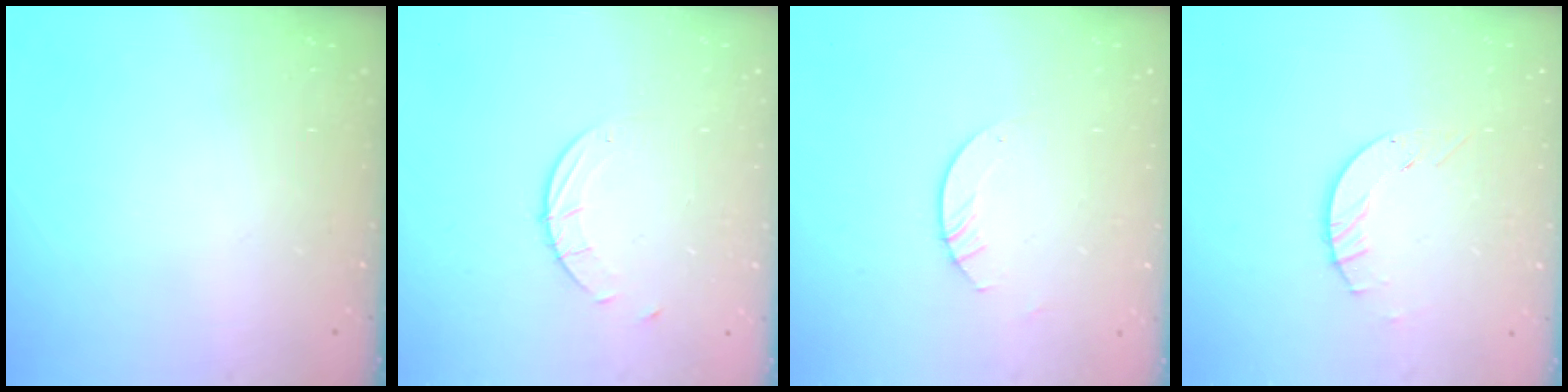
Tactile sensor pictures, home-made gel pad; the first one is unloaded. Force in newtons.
{"total": 3.8, "press": 3.8, "slide": 0.3}
{"total": 2.1, "press": 2.1, "slide": 0.2}
{"total": 4.0, "press": 4.0, "slide": 0.5}